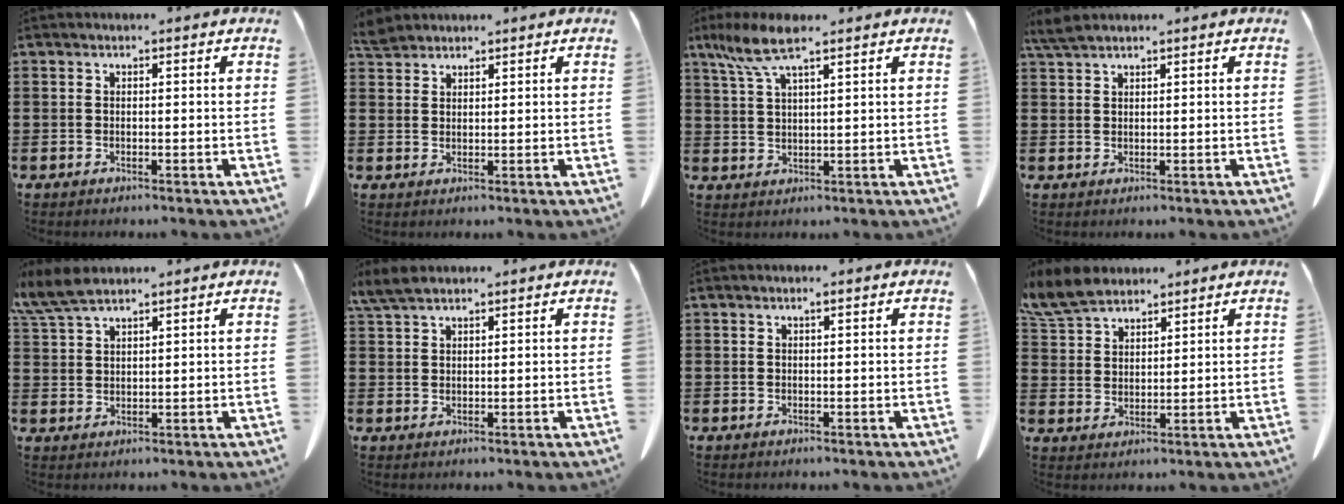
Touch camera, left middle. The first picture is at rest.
{"total": 2.7, "force": [2.6, 0.7, 0.6], "torque": [-0.021, 0.000, 0.050]}
{"total": 6.7, "force": [4.1, 1.5, 5.1], "torque": [-0.116, -0.005, 0.072]}
{"total": 2.2, "force": [1.8, 0.3, 1.3], "torque": [-0.029, 0.000, 0.035]}
{"total": 5.3, "force": [4.3, 1.3, 2.8], "torque": [-0.074, -0.006, 0.079]}
{"total": 3.5, "force": [2.8, 0.9, 2.0], "torque": [-0.046, 0.002, 0.052]}
{"total": 0.7, "force": [0.4, 0.0, 0.6], "torque": [-0.012, 0.000, 0.007]}
{"total": 6.9, "force": [5.9, 2.7, 2.5], "torque": [-0.072, -0.006, 0.111]}